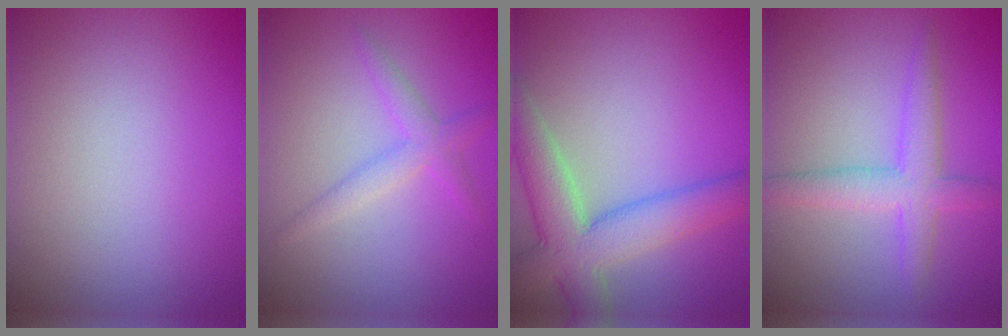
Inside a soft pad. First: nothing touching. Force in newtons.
{"total": 2.2, "press": 2.2, "slide": 0.1}
{"total": 7.1, "press": 7.1, "slide": 0.3}
{"total": 3.7, "press": 3.7, "slide": 0.1}